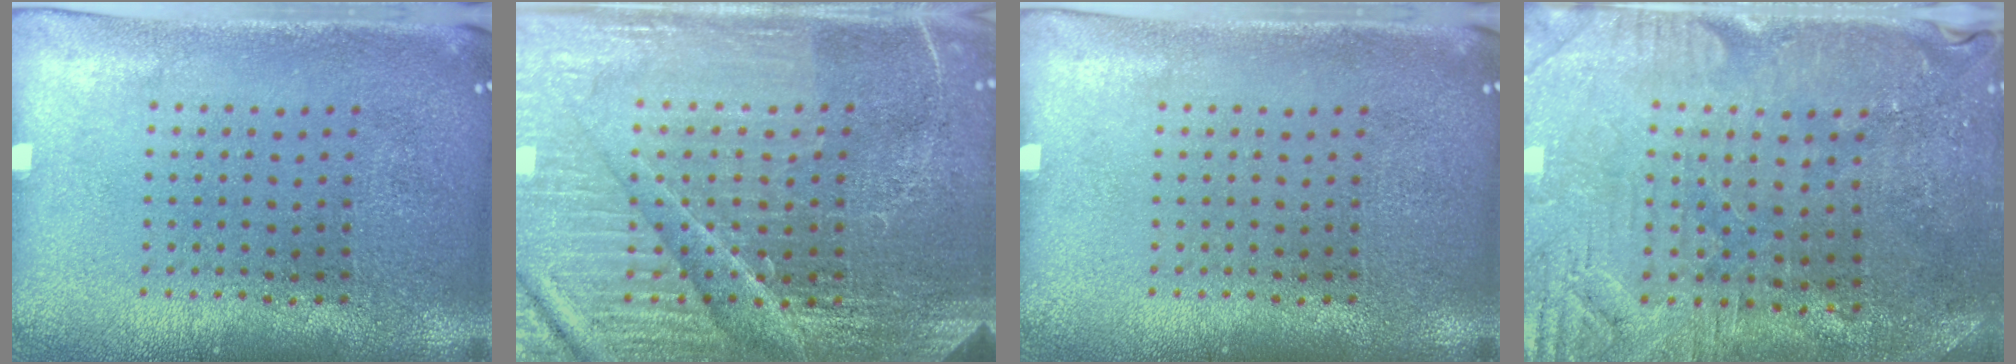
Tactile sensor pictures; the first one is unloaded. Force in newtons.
{"total": 5.6, "press": 5.2, "slide": 2.2}
{"total": 0.0}
{"total": 1.2, "press": 1.1, "slide": 0.4}